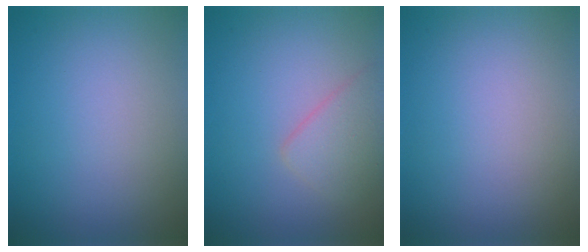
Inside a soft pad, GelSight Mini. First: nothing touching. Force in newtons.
{"total": 2.5, "press": 2.5, "slide": 0.1}
{"total": 0.0}